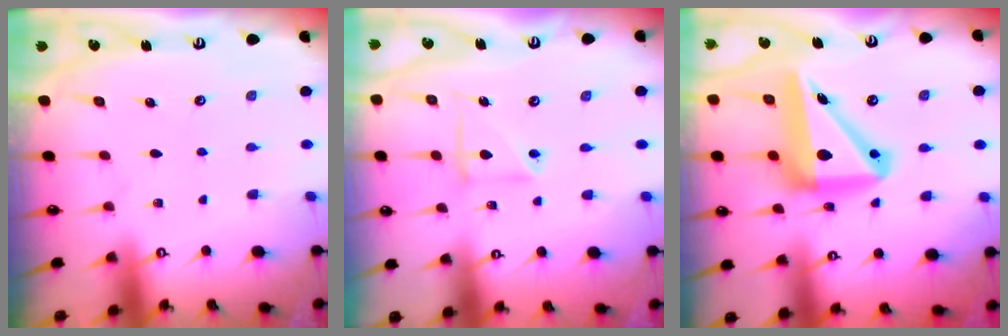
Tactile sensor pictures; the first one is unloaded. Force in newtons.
{"total": 9.1, "press": 9.1, "slide": 1.0}
{"total": 16.4, "press": 16.0, "slide": 3.7}